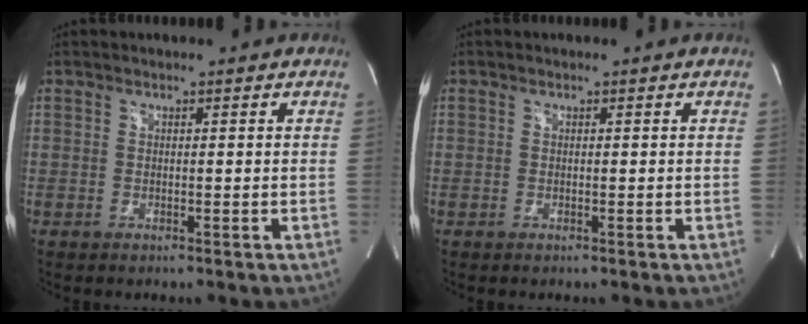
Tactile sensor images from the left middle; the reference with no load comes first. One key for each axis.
{"total": 0.0}